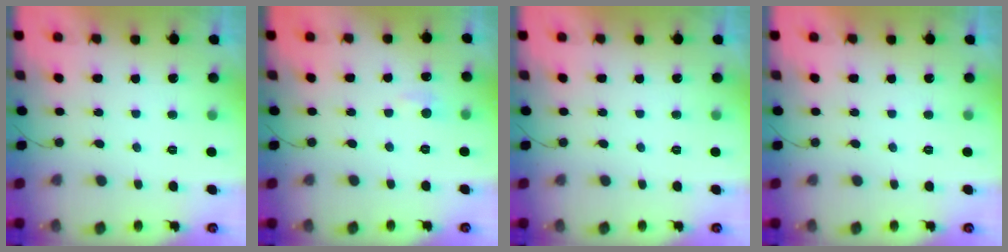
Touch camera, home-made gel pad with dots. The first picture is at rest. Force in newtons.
{"total": 5.4, "press": 5.3, "slide": 0.8}
{"total": 0.0}
{"total": 0.0}